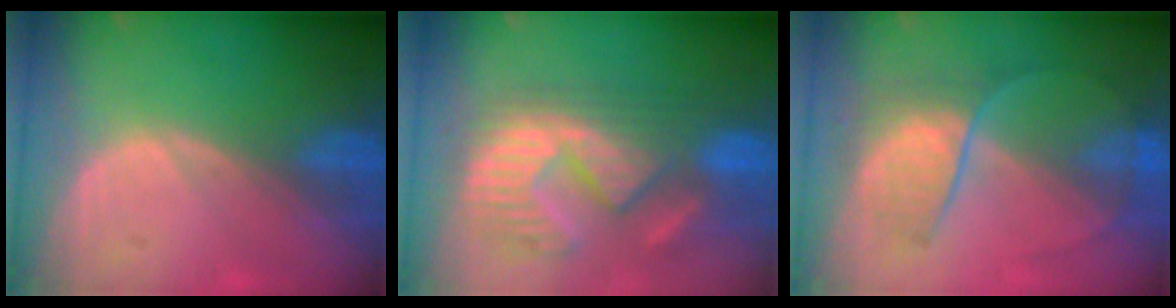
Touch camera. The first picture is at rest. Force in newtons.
{"total": 11.4, "press": 11.0, "slide": 3.3}
{"total": 6.5, "press": 6.3, "slide": 1.3}